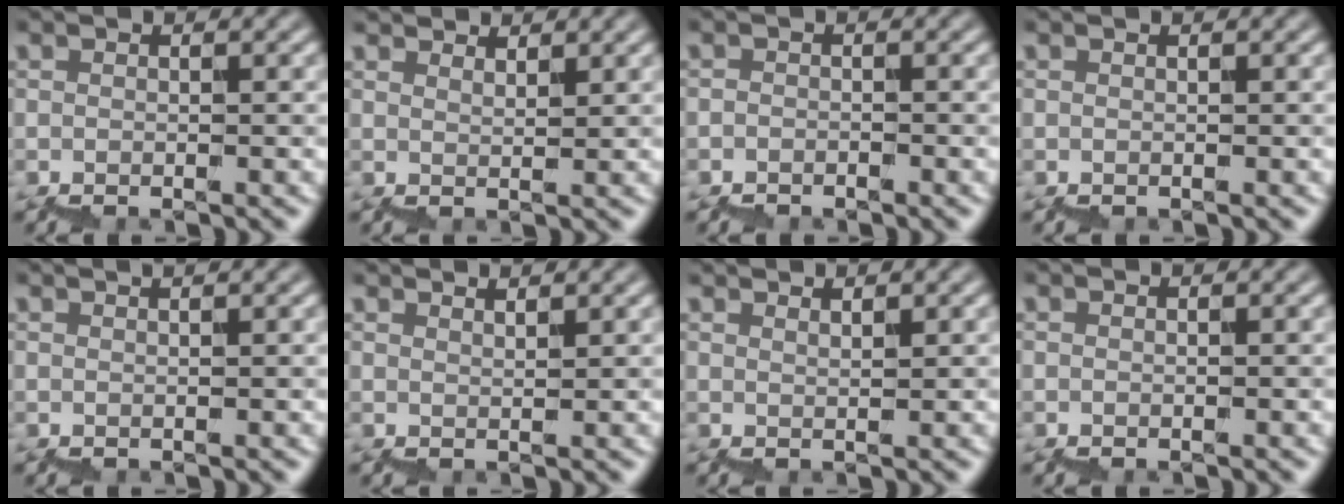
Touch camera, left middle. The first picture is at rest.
{"total": 2.3, "force": [2.1, 0.7, 0.8], "torque": [-0.003, 0.005, 0.034]}
{"total": 0.8, "force": [-0.7, 0.1, -0.4], "torque": [-0.001, 0.005, -0.009]}
{"total": 0.0}
{"total": 0.6, "force": [0.5, 0.0, 0.3], "torque": [0.004, 0.001, 0.009]}
{"total": 1.7, "force": [1.6, 0.4, 0.7], "torque": [0.005, 0.000, 0.028]}
{"total": 1.6, "force": [1.5, 0.3, 0.6], "torque": [0.004, -0.001, 0.026]}
{"total": 0.0}